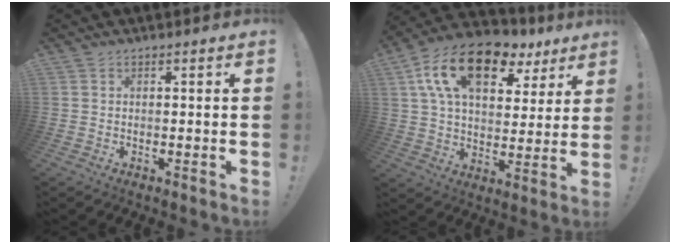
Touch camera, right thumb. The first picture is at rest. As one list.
[{"total": 19.2, "force": [9.8, 10.4, 12.9], "torque": [-0.212, -0.040, 0.172]}]